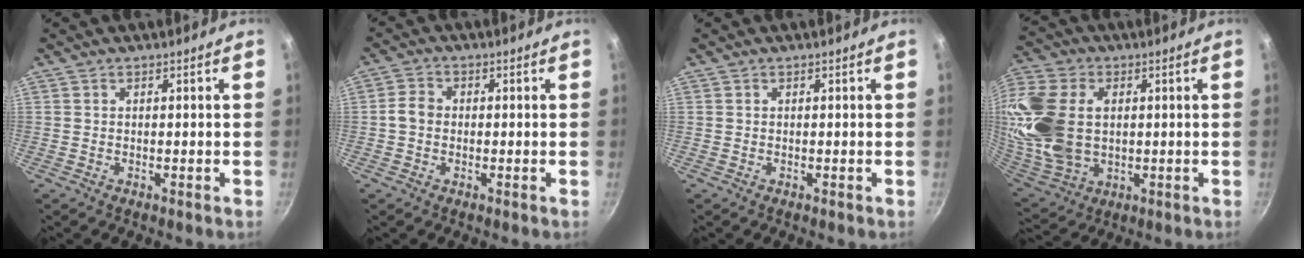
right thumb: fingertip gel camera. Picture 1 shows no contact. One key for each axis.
{"total": 3.3, "fx": -0.4, "fy": 2.7, "fz": 1.9, "tx": -0.029, "ty": 0.012, "tz": -0.014}
{"total": 0.0}
{"total": 20.9, "fx": 2.3, "fy": 14.3, "fz": 15.1, "tx": -0.325, "ty": -0.006, "tz": 0.054}